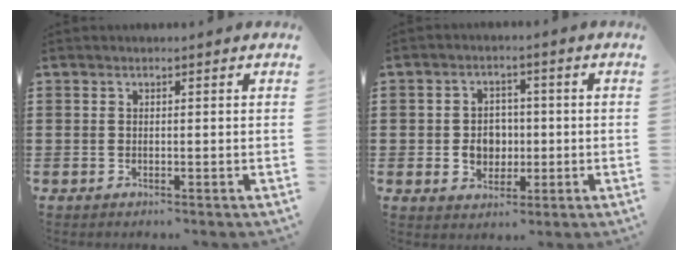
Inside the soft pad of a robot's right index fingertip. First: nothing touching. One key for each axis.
{"total": 4.6, "fx": -0.4, "fy": 3.9, "fz": 2.4, "tx": -0.049, "ty": 0.006, "tz": -0.010}